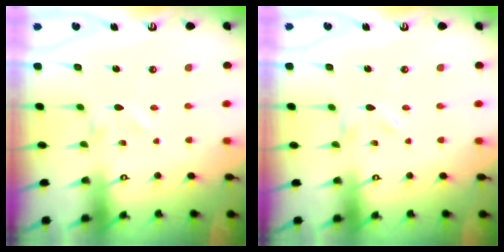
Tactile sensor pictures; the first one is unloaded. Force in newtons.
{"total": 0.0}